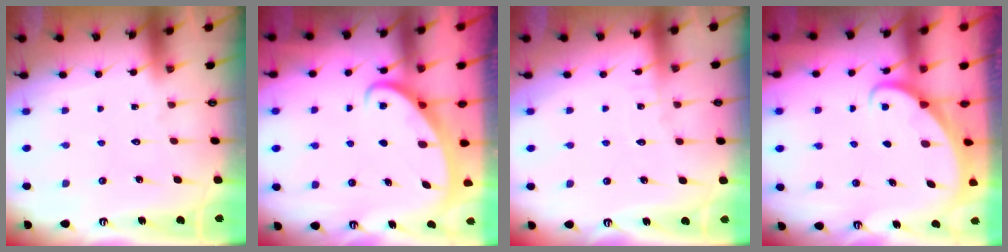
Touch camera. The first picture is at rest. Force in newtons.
{"total": 2.6, "press": 2.6, "slide": 0.4}
{"total": 2.4, "press": 2.4, "slide": 0.3}
{"total": 1.8, "press": 1.8, "slide": 0.0}